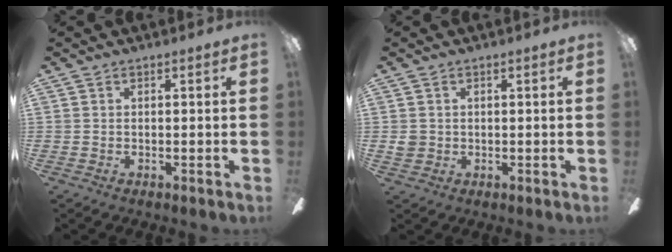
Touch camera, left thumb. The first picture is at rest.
{"total": 2.4, "force": [0.3, 2.3, 0.8], "torque": [-0.007, 0.003, 0.003]}